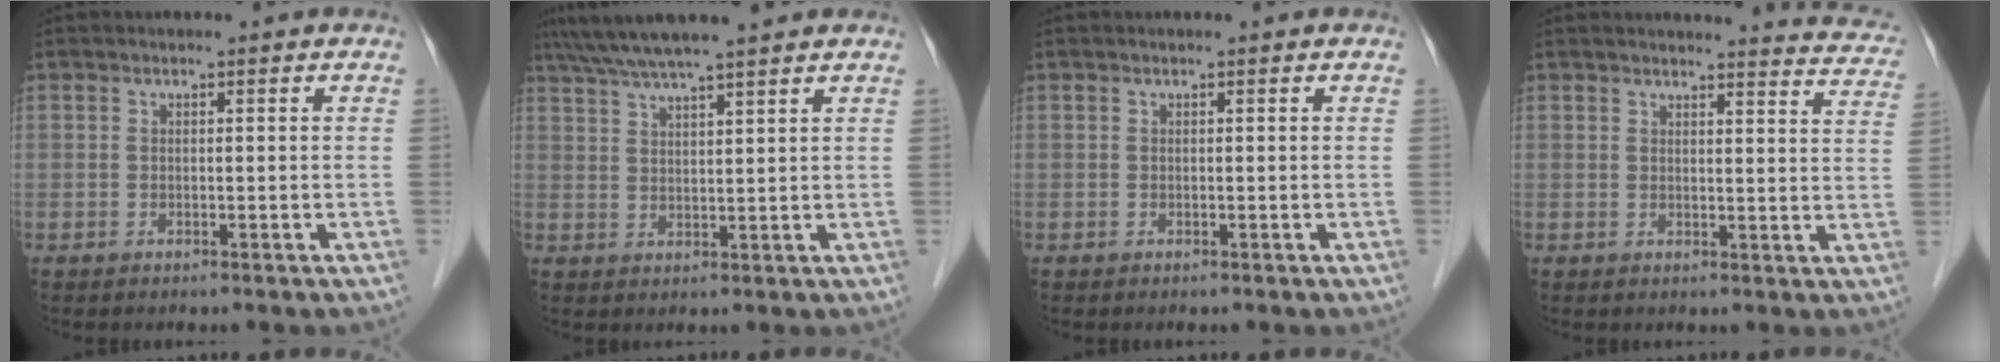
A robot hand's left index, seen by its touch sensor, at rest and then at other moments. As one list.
[{"total": 8.8, "force": [7.5, -0.3, 4.6], "torque": [-0.081, 0.030, 0.117]}, {"total": 0.0}, {"total": 11.6, "force": [11.4, 1.2, 2.0], "torque": [0.004, -0.053, 0.095]}]